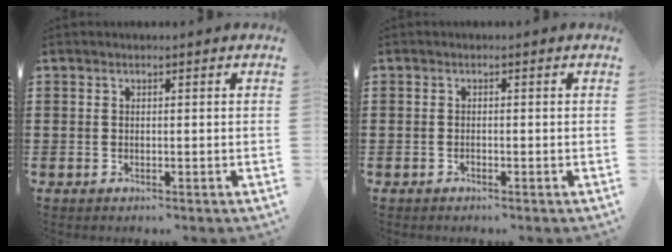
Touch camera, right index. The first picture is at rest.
{"total": 0.6, "force": [-0.5, 0.2, 0.2], "torque": [-0.006, -0.001, -0.010]}